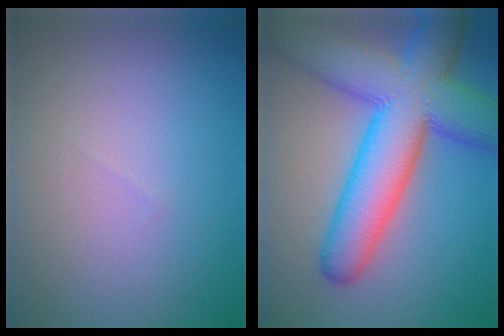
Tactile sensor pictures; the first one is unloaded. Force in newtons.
{"total": 11.9, "press": 11.9, "slide": 0.3}